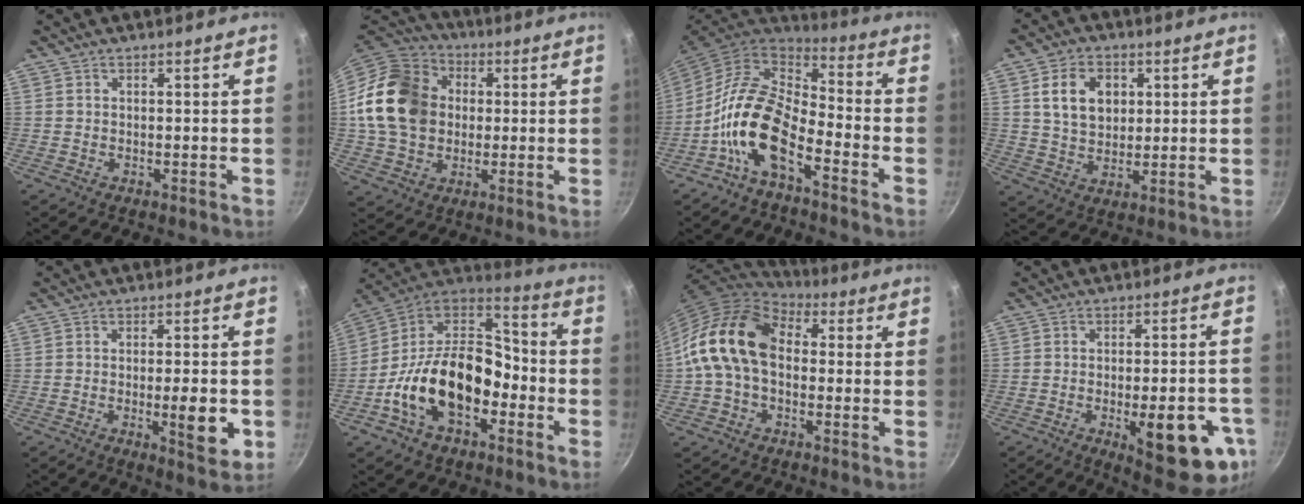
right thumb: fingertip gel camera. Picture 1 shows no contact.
{"total": 19.5, "force": [2.0, 15.6, 11.4], "torque": [-0.194, 0.030, 0.032]}
{"total": 15.0, "force": [-6.5, 7.6, 11.2], "torque": [-0.201, 0.062, -0.141]}
{"total": 9.6, "force": [2.6, 7.0, 6.0], "torque": [-0.082, -0.004, 0.046]}
{"total": 8.1, "force": [-2.0, 2.1, 7.5], "torque": [-0.102, 0.000, -0.027]}
{"total": 21.4, "force": [-6.1, 13.8, 15.2], "torque": [-0.240, 0.064, -0.117]}
{"total": 15.3, "force": [0.8, 10.6, 11.0], "torque": [-0.176, 0.031, -0.004]}
{"total": 18.0, "force": [-6.5, 6.5, 15.5], "torque": [-0.164, 0.011, -0.079]}